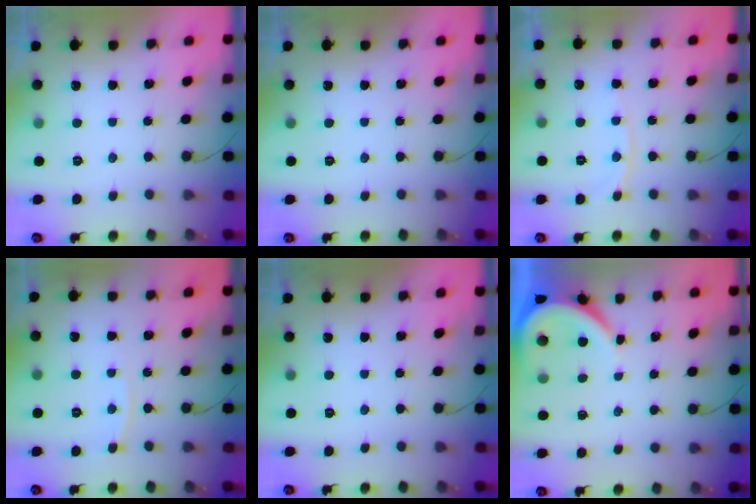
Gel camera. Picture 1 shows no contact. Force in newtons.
{"total": 0.0}
{"total": 6.9, "press": 6.9, "slide": 1.0}
{"total": 5.4, "press": 5.3, "slide": 0.8}
{"total": 0.0}
{"total": 4.7, "press": 4.6, "slide": 0.6}